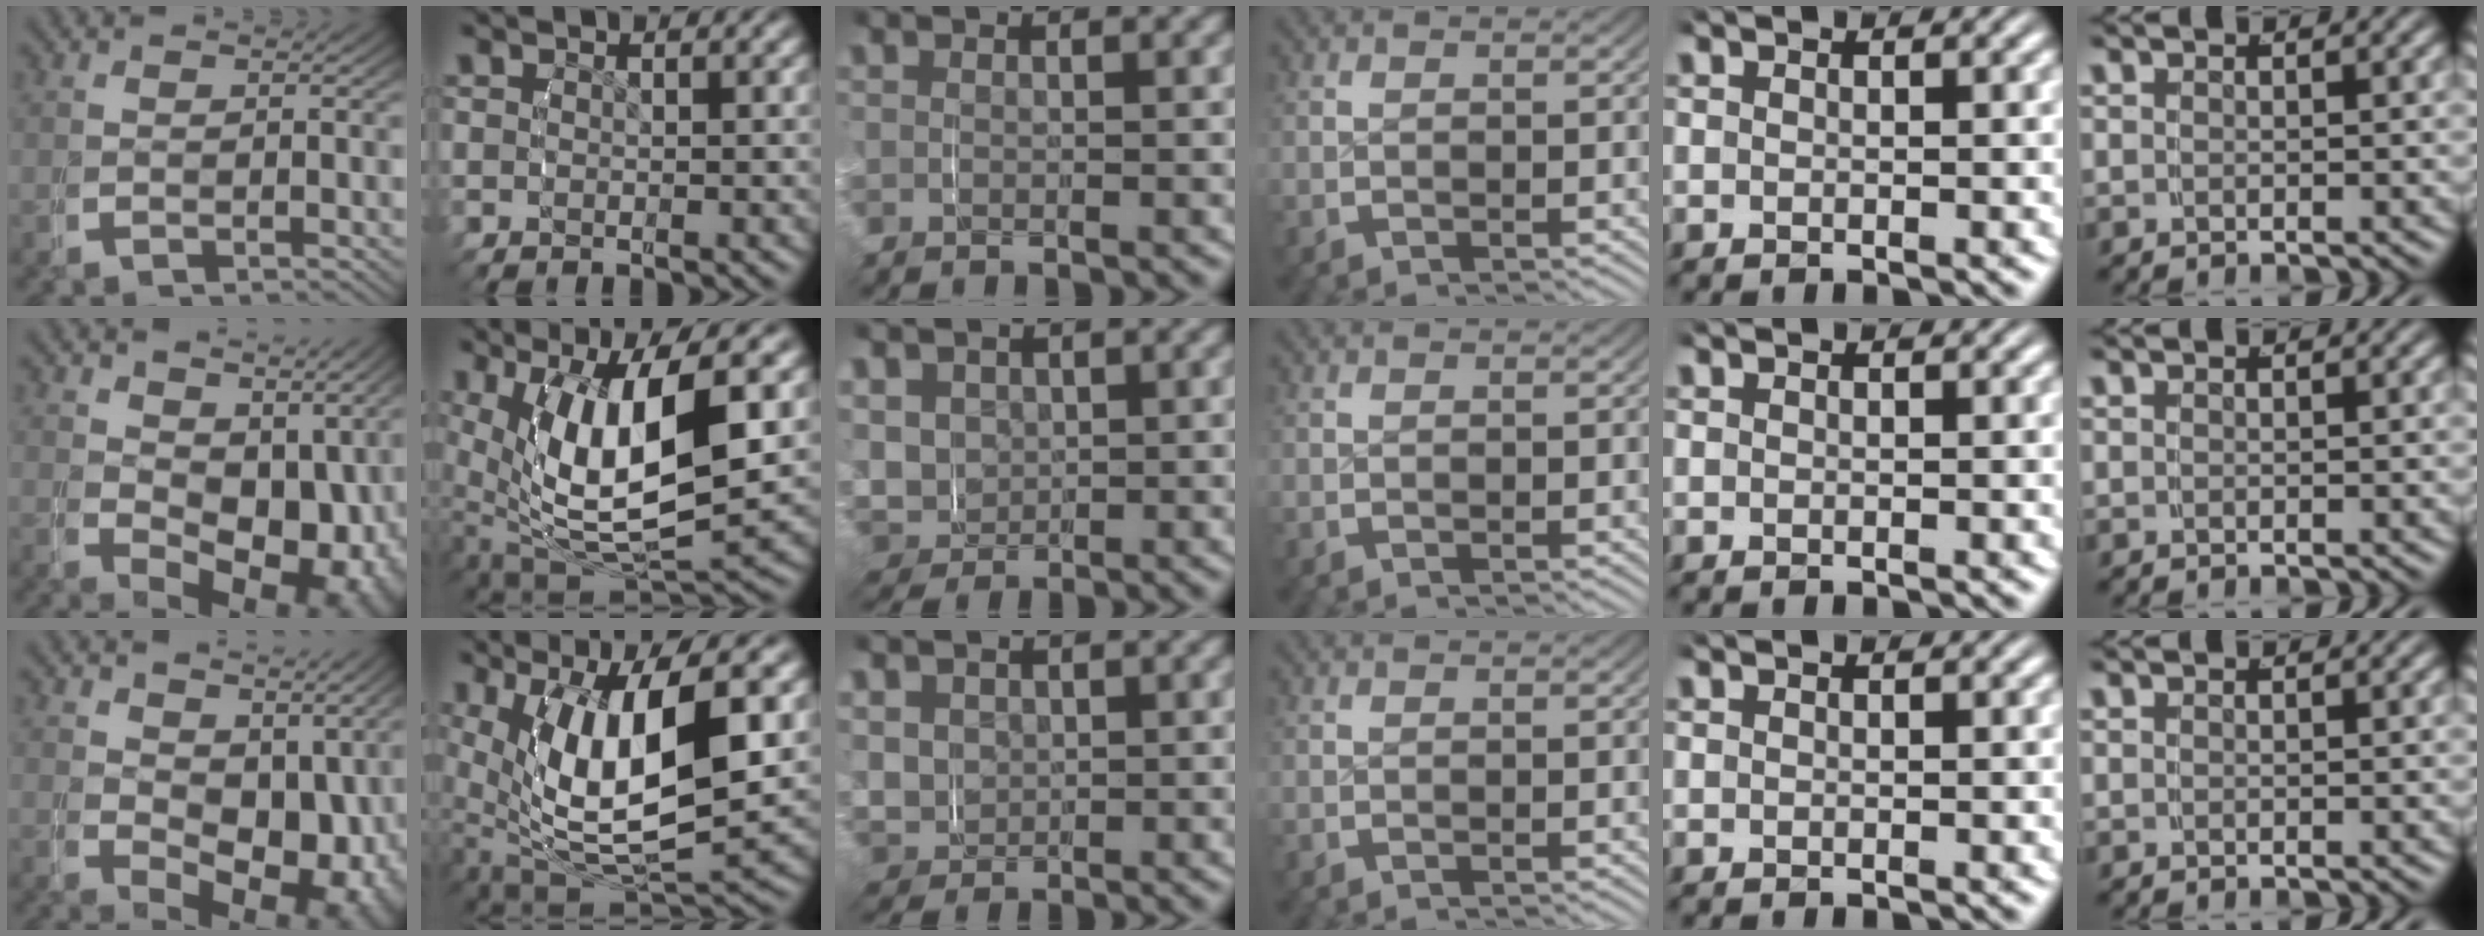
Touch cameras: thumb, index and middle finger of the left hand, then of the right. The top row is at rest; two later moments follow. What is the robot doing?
{"motion": "grasp_and_lifting", "object": "water bottle"}